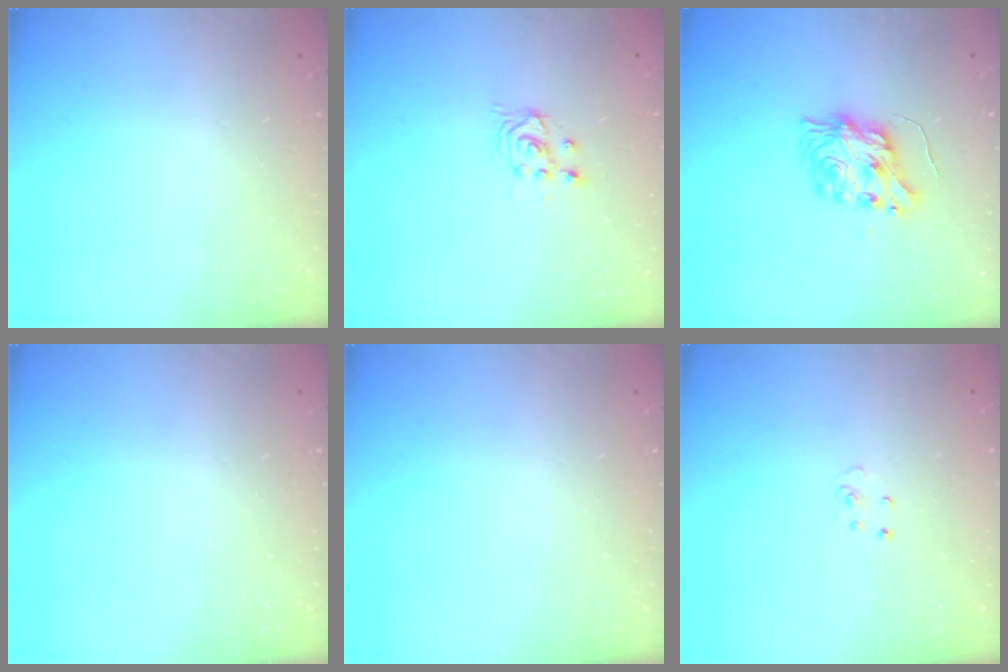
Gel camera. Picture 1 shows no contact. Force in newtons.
{"total": 2.5, "press": 2.5, "slide": 0.2}
{"total": 8.7, "press": 8.6, "slide": 0.4}
{"total": 0.0}
{"total": 0.0}
{"total": 2.5, "press": 2.5, "slide": 0.3}